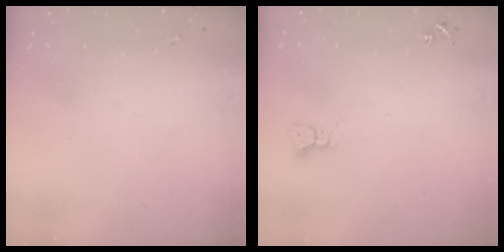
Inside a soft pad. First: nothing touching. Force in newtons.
{"total": 2.3, "press": 2.3, "slide": 0.3}